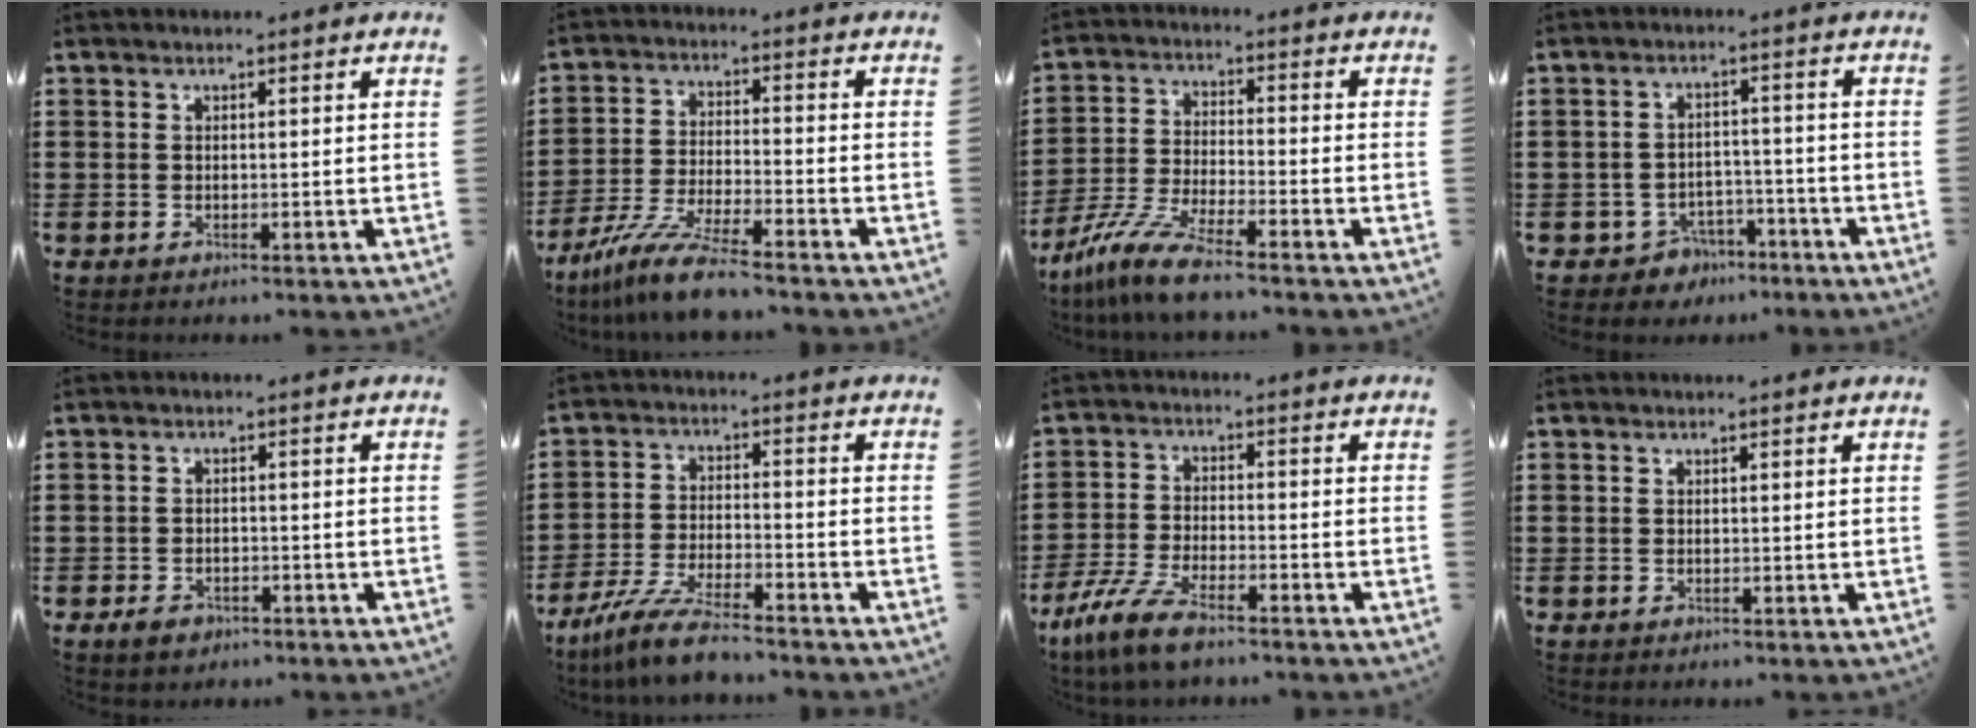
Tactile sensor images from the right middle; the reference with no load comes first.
{"total": 9.1, "force": [-7.8, 0.2, 4.6], "torque": [-0.104, -0.006, -0.157]}
{"total": 8.5, "force": [-7.3, 0.5, 4.4], "torque": [-0.104, -0.004, -0.147]}
{"total": 3.6, "force": [-3.2, 1.7, 0.4], "torque": [-0.015, 0.010, -0.067]}
{"total": 2.1, "force": [-1.6, 1.2, 0.7], "torque": [-0.017, 0.003, -0.034]}
{"total": 7.5, "force": [-6.6, 0.5, 3.5], "torque": [-0.078, -0.004, -0.129]}
{"total": 7.1, "force": [-5.5, 1.4, 4.2], "torque": [-0.107, -0.008, -0.111]}
{"total": 0.0}